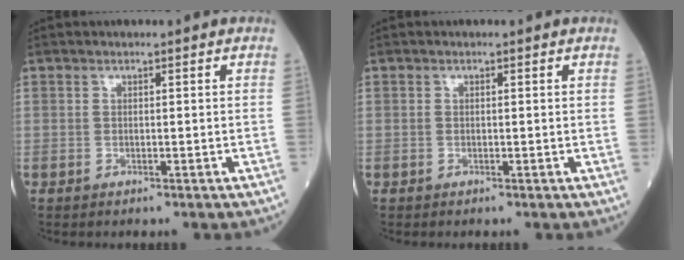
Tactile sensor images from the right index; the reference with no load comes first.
{"total": 0.0}